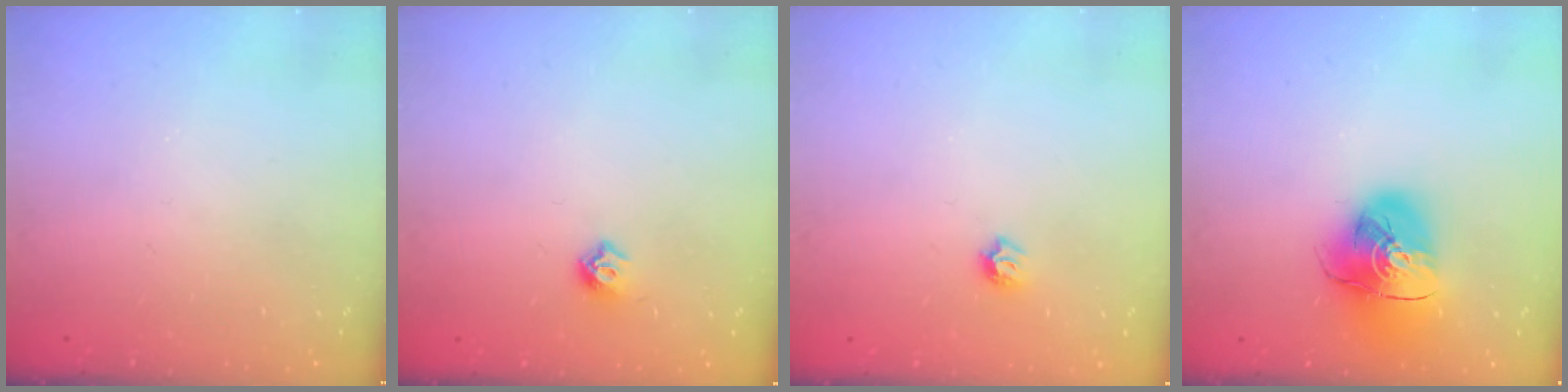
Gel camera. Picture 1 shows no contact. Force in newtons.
{"total": 6.0, "press": 5.9, "slide": 0.9}
{"total": 5.5, "press": 5.4, "slide": 0.7}
{"total": 16.1, "press": 16.0, "slide": 2.1}